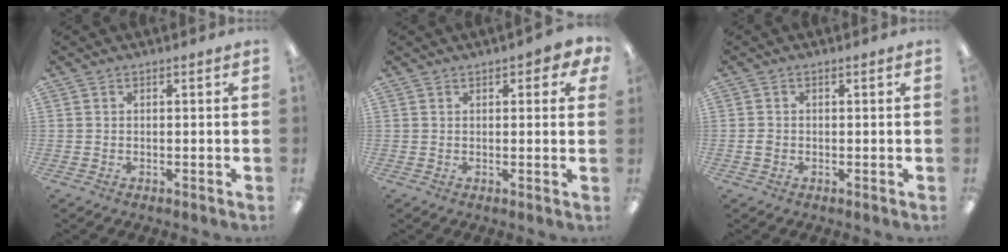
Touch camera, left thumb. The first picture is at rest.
{"total": 2.6, "force": [1.4, 1.0, 1.9], "torque": [-0.024, -0.004, 0.022]}
{"total": 1.2, "force": [-0.2, 1.0, 0.7], "torque": [-0.013, 0.004, -0.005]}